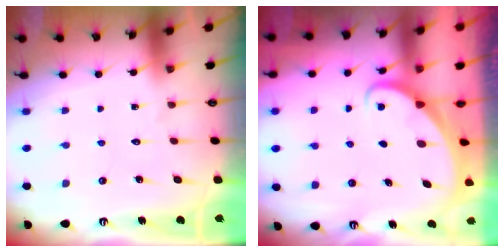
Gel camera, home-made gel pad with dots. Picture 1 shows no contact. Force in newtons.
{"total": 1.8, "press": 1.7, "slide": 0.1}